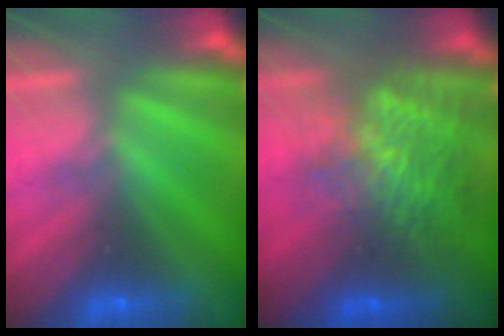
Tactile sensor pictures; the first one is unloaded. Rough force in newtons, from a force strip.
{"total": 7.0}